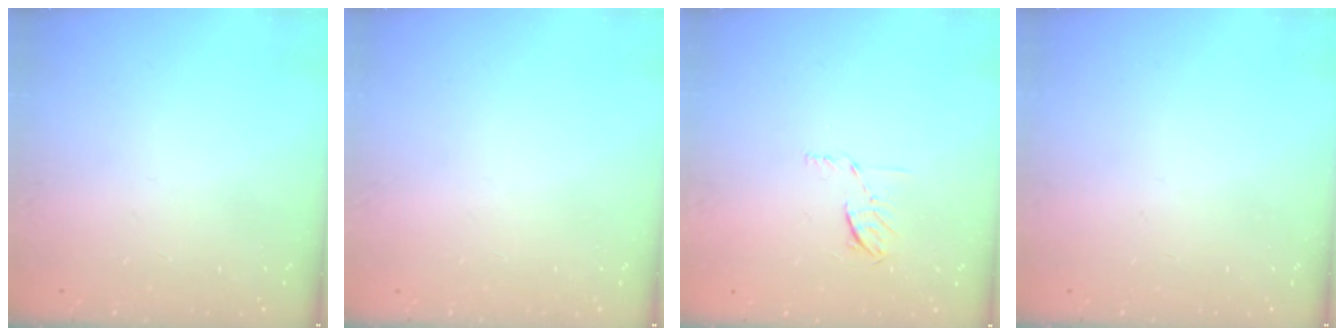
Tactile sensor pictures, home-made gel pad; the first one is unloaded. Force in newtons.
{"total": 0.0}
{"total": 5.2, "press": 5.1, "slide": 0.9}
{"total": 0.0}